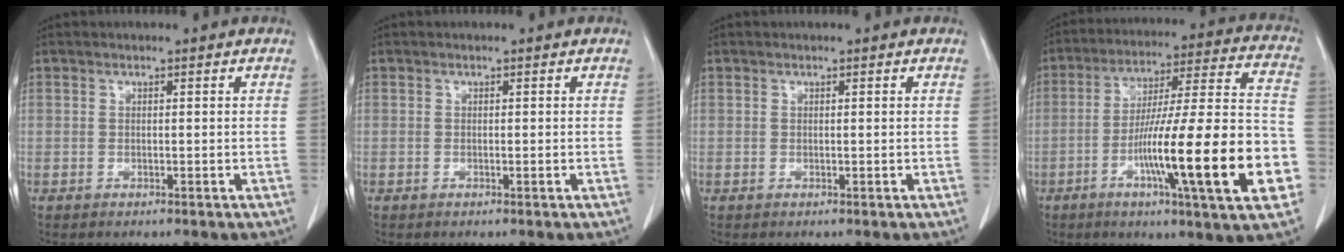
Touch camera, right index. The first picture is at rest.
{"total": 0.0}
{"total": 0.0}
{"total": 23.4, "force": [-7.5, 1.0, 22.1], "torque": [-0.306, -0.005, -0.117]}